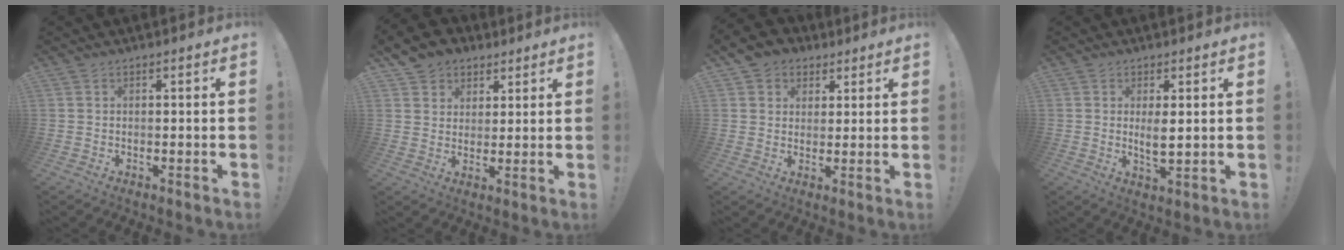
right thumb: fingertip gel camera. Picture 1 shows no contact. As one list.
[{"total": 8.2, "force": [5.1, 6.2, 1.7], "torque": [-0.030, -0.027, 0.102]}, {"total": 7.0, "force": [3.6, 5.8, 1.6], "torque": [-0.029, -0.012, 0.075]}, {"total": 4.2, "force": [1.3, 1.2, 3.8], "torque": [-0.060, -0.014, 0.017]}]